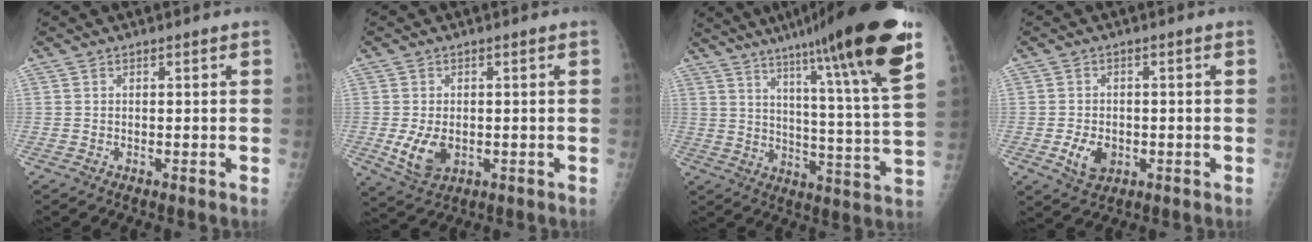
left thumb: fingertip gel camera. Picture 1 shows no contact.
{"total": 6.2, "force": [-1.0, 4.1, 4.6], "torque": [-0.080, -0.009, -0.006]}
{"total": 25.6, "force": [16.5, 1.2, 19.5], "torque": [-0.278, -0.070, 0.238]}
{"total": 5.0, "force": [-1.3, 3.6, 3.3], "torque": [-0.049, -0.001, -0.016]}